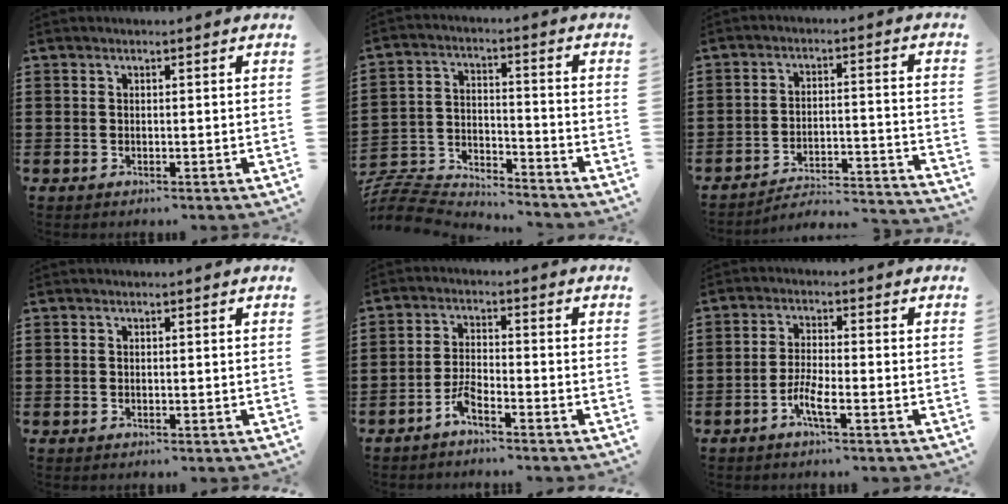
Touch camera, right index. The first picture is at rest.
{"total": 7.6, "force": [-7.5, 1.1, 0.9], "torque": [-0.038, -0.001, -0.156]}
{"total": 3.0, "force": [-2.8, 0.4, 1.1], "torque": [-0.027, -0.008, -0.064]}
{"total": 0.0}
{"total": 3.6, "force": [-3.0, 0.3, 1.9], "torque": [-0.057, -0.001, -0.066]}
{"total": 3.9, "force": [-2.1, 0.6, 3.2], "torque": [-0.074, -0.005, -0.044]}